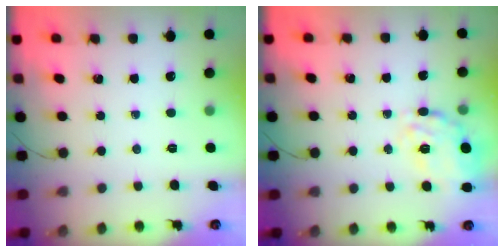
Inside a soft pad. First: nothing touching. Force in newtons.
{"total": 20.2, "press": 20.1, "slide": 2.2}